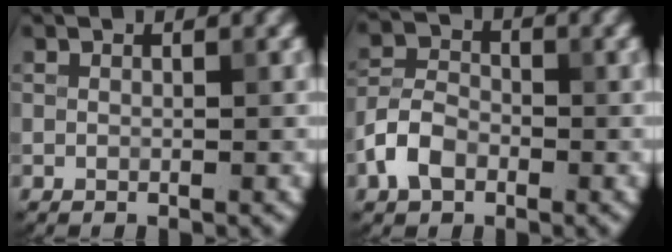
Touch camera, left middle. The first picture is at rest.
{"total": 3.7, "force": [-1.8, 2.5, 2.1], "torque": [-0.043, 0.006, -0.043]}